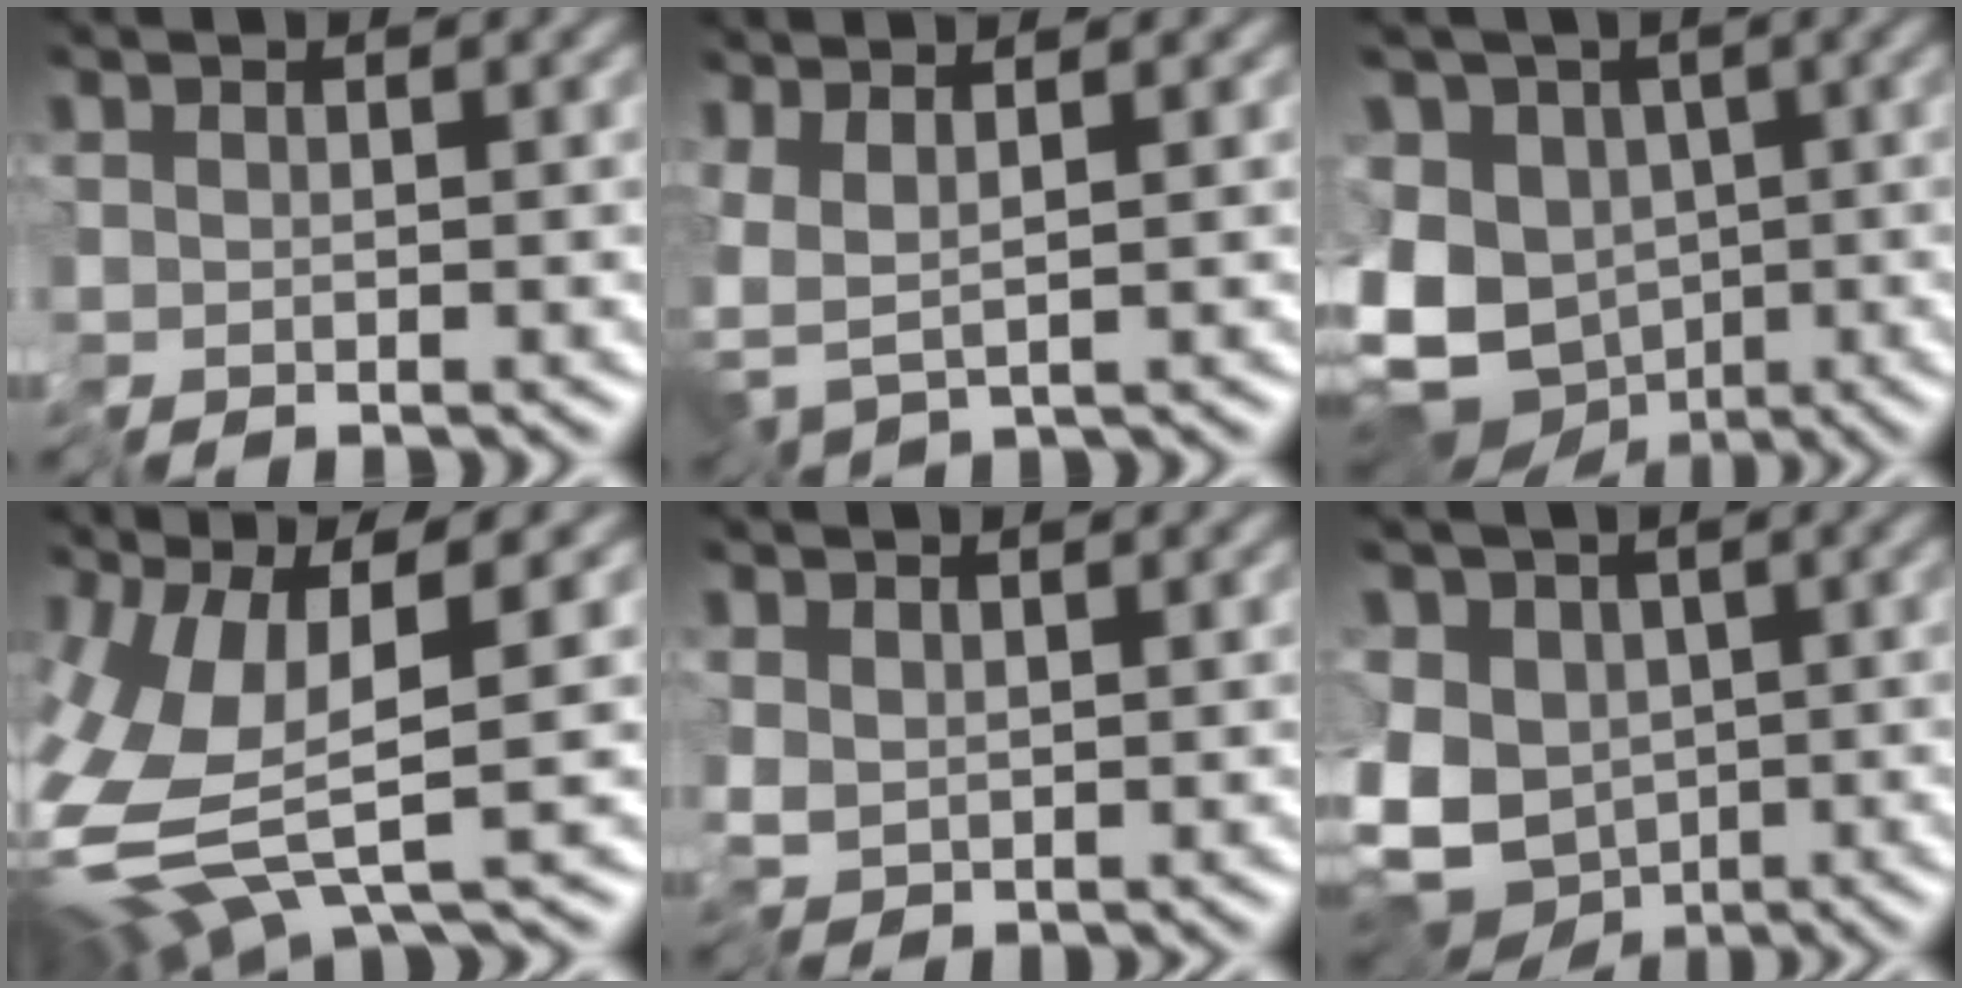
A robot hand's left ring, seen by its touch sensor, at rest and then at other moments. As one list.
[{"total": 3.3, "force": [1.1, -0.1, 3.1], "torque": [-0.072, 0.002, 0.025]}, {"total": 11.9, "force": [-2.9, 9.2, 7.0], "torque": [-0.136, -0.012, -0.052]}, {"total": 7.8, "force": [-0.2, 1.6, 7.7], "torque": [-0.177, -0.009, 0.001]}, {"total": 1.2, "force": [0.6, 0.5, 1.0], "torque": [-0.021, -0.001, 0.013]}, {"total": 9.7, "force": [-2.1, 7.2, 6.2], "torque": [-0.115, -0.024, -0.032]}]